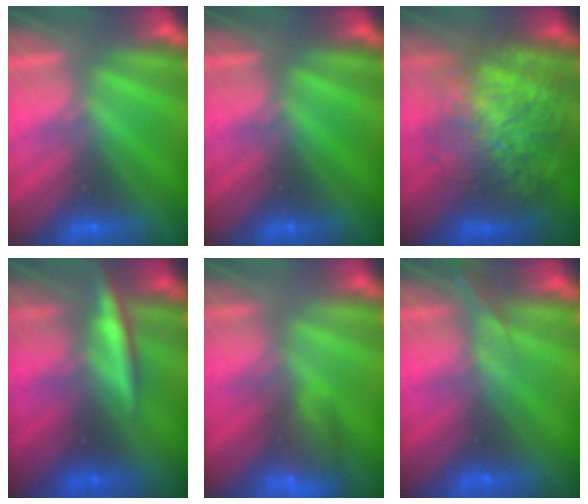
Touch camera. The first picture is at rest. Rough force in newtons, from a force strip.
{"total": 0.0}
{"total": 10.1}
{"total": 3.0}
{"total": 8.7}
{"total": 2.5}